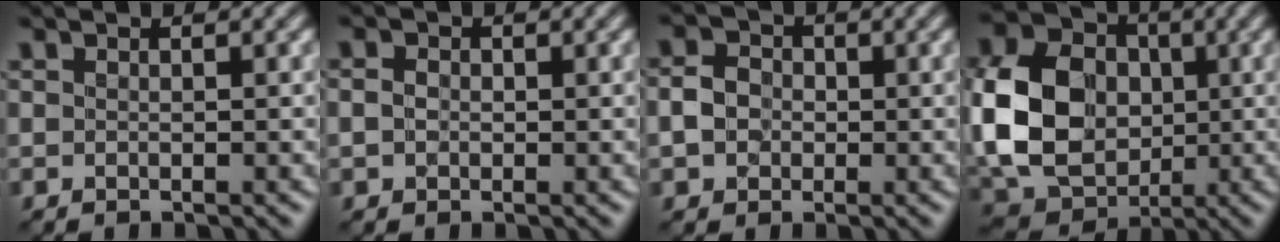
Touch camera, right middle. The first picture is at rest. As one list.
[{"total": 1.4, "force": [0.0, 1.2, 0.7], "torque": [-0.014, 0.000, -0.003]}, {"total": 2.7, "force": [-0.3, 2.4, 1.3], "torque": [-0.024, 0.001, -0.009]}, {"total": 11.5, "force": [0.0, 8.9, 7.2], "torque": [-0.166, 0.008, -0.007]}]